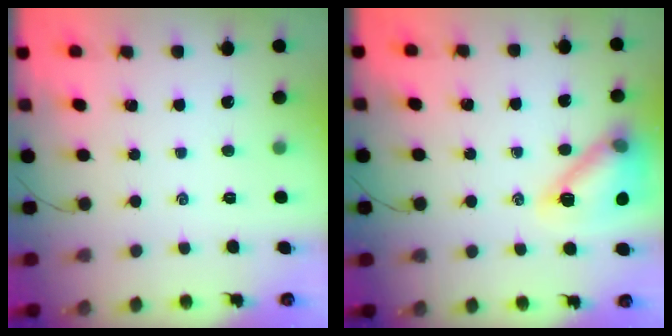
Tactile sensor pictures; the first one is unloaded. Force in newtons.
{"total": 15.0, "press": 15.0, "slide": 1.2}